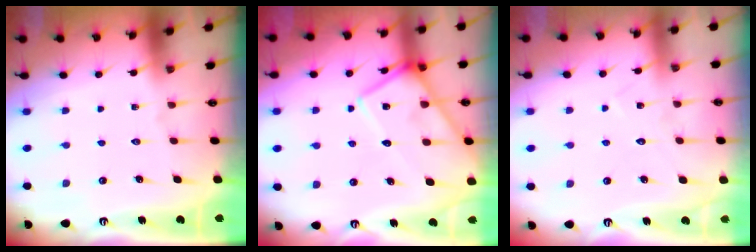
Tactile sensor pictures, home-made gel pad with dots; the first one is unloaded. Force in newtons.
{"total": 13.2, "press": 13.2, "slide": 1.1}
{"total": 6.2, "press": 6.2, "slide": 0.3}